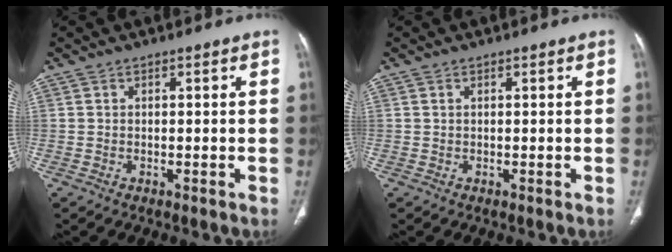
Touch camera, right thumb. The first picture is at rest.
{"total": 0.0}